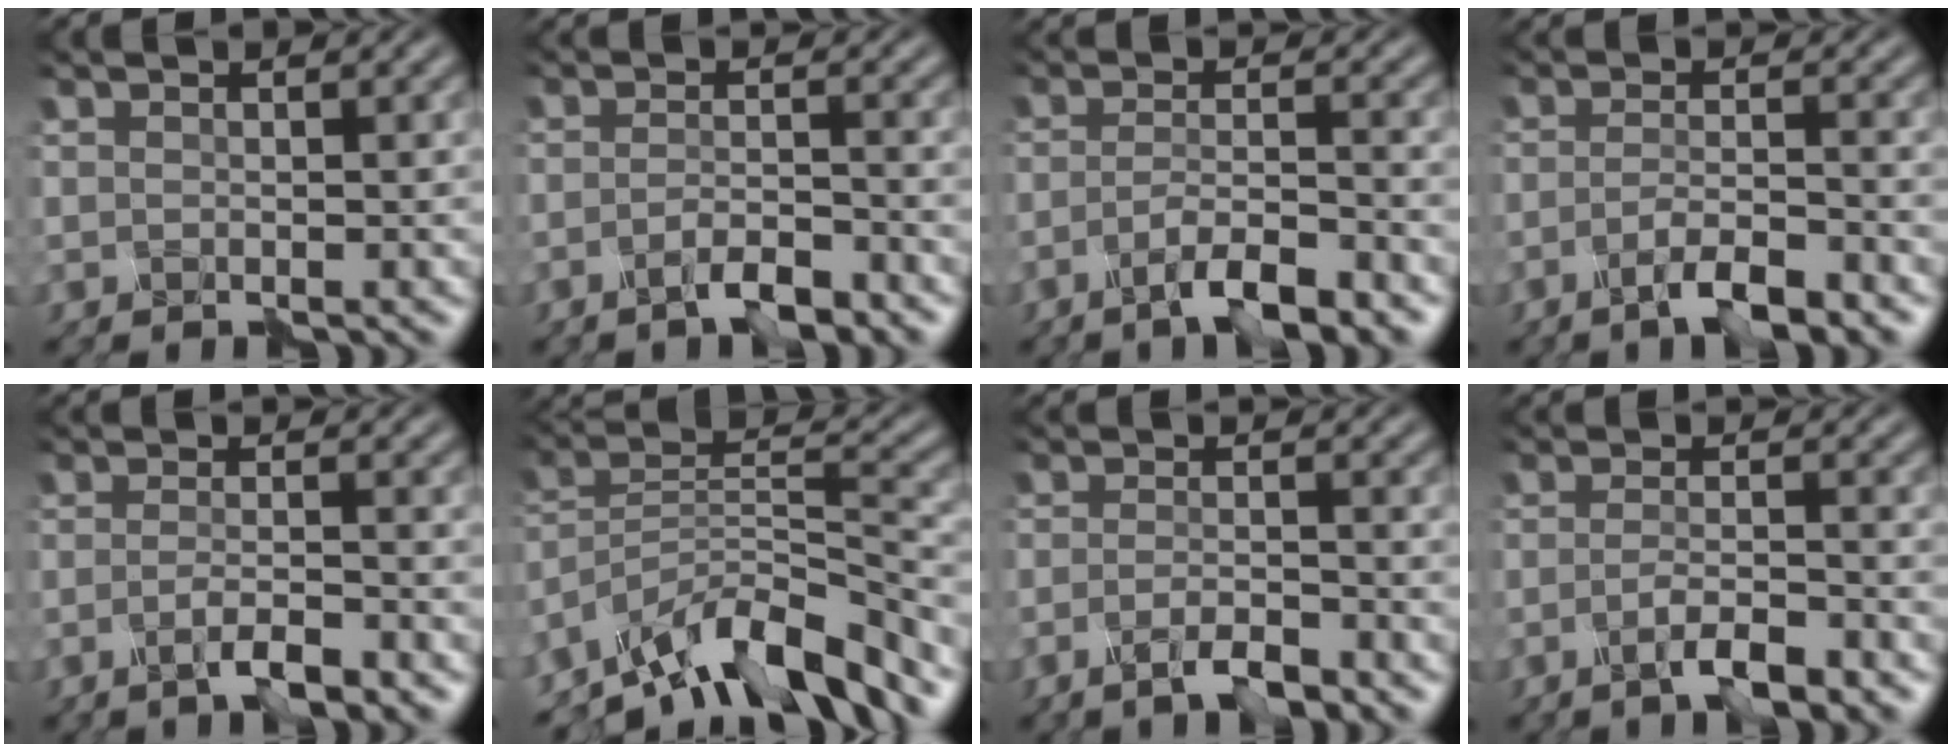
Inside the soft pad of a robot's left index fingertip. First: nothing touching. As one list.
[{"total": 3.0, "force": [-2.0, 0.6, 2.1], "torque": [-0.040, 0.003, -0.041]}, {"total": 4.5, "force": [-2.8, 0.9, 3.4], "torque": [-0.060, 0.002, -0.056]}, {"total": 4.0, "force": [-2.5, 0.8, 3.1], "torque": [-0.056, 0.001, -0.051]}, {"total": 3.2, "force": [-1.7, 0.7, 2.6], "torque": [-0.046, 0.000, -0.037]}, {"total": 11.0, "force": [-8.6, 3.1, 6.1], "torque": [-0.096, 0.014, -0.164]}, {"total": 3.1, "force": [-2.0, 0.7, 2.3], "torque": [-0.045, -0.001, -0.042]}, {"total": 3.7, "force": [-2.1, 0.8, 3.0], "torque": [-0.054, 0.001, -0.044]}]